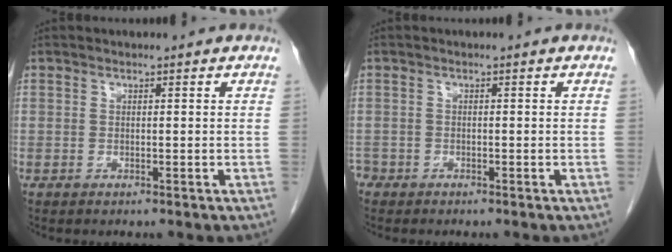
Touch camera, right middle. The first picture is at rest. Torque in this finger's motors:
{"motor_torque": [0.04, -0.03, -0.08, -0.05]}